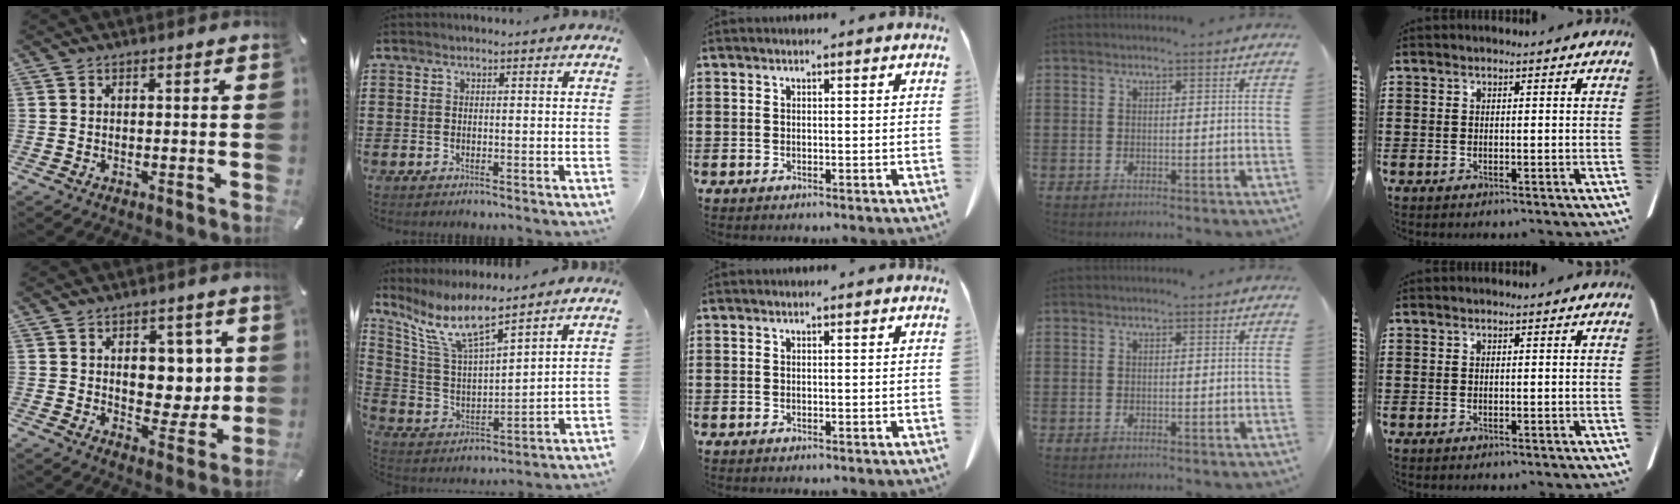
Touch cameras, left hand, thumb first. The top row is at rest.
{"thumb": {"total": 8.4, "force": [2.0, 6.4, 5.1], "torque": [-0.056, -0.011, 0.030]}, "index": {"total": 8.8, "force": [6.7, 1.7, 5.4], "torque": [-0.131, -0.030, 0.117]}}